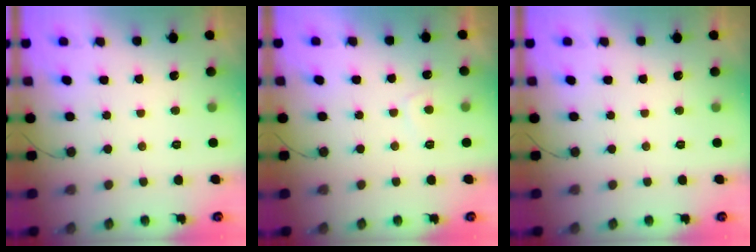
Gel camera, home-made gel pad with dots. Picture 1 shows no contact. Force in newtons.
{"total": 2.3, "press": 2.2, "slide": 0.6}
{"total": 0.0}